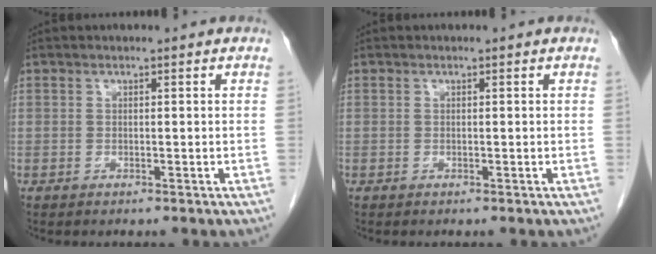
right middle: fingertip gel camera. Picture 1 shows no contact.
{"total": 0.0}